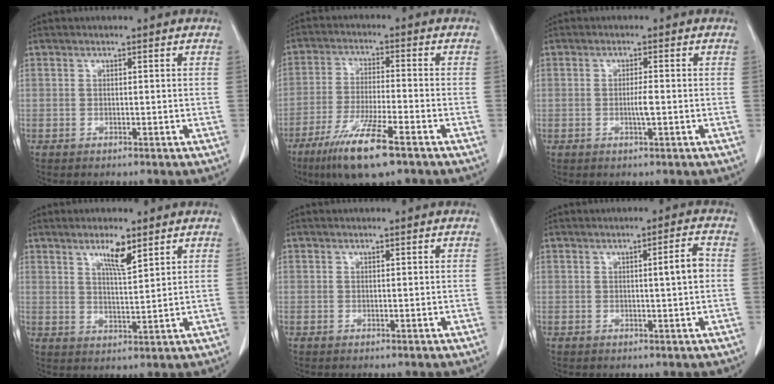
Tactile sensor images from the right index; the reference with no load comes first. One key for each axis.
{"total": 11.1, "fx": -6.8, "fy": 1.0, "fz": 8.7, "tx": -0.170, "ty": -0.028, "tz": -0.118}
{"total": 2.0, "fx": -0.4, "fy": -0.1, "fz": 2.0, "tx": -0.040, "ty": -0.003, "tz": -0.006}
{"total": 5.0, "fx": 3.3, "fy": 0.6, "fz": 3.8, "tx": -0.067, "ty": -0.005, "tz": 0.058}
{"total": 0.0}
{"total": 3.5, "fx": 0.2, "fy": -0.1, "fz": 3.5, "tx": -0.054, "ty": 0.002, "tz": 0.003}